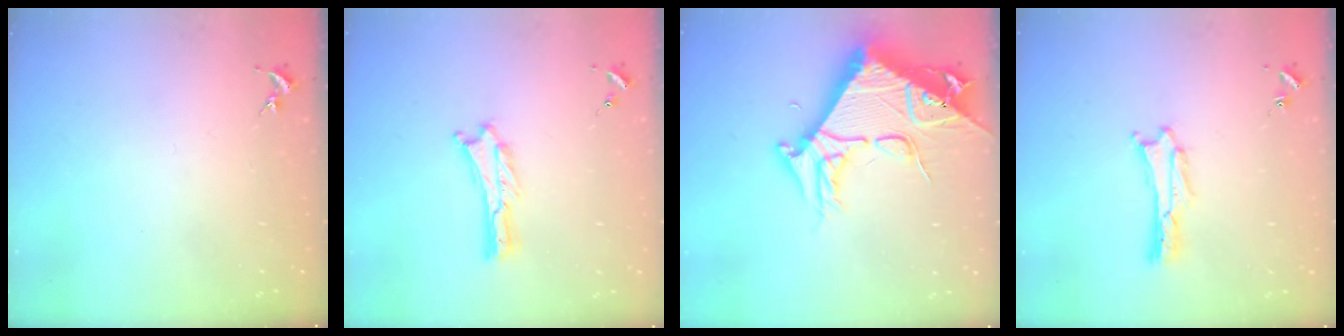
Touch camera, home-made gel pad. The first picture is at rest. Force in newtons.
{"total": 0.0}
{"total": 11.2, "press": 11.1, "slide": 1.1}
{"total": 0.0}